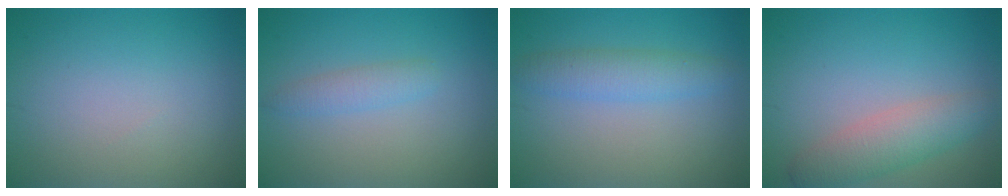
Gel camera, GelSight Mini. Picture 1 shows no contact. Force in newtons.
{"total": 1.7, "press": 1.7, "slide": 0.1}
{"total": 2.9, "press": 2.9, "slide": 0.1}
{"total": 3.8, "press": 3.8, "slide": 0.1}